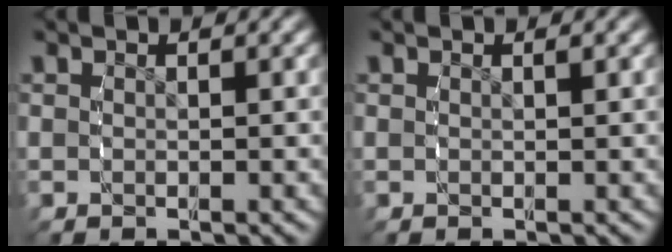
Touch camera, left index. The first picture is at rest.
{"total": 0.0}